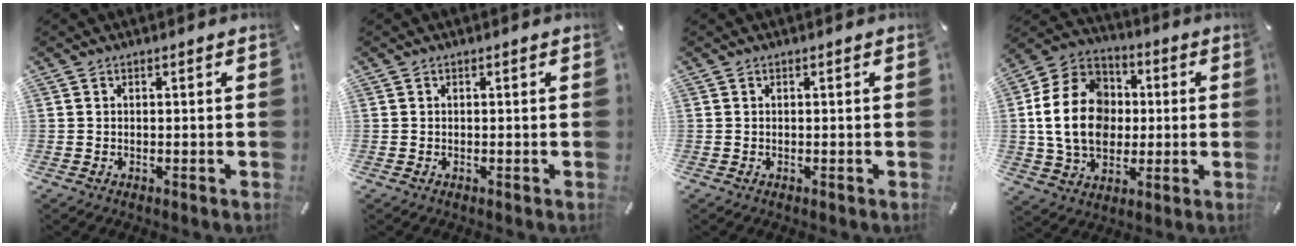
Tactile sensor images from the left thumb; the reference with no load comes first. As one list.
[{"total": 0.0}, {"total": 0.0}, {"total": 18.5, "force": [0.3, 14.8, 11.1], "torque": [-0.243, 0.016, 0.004]}]